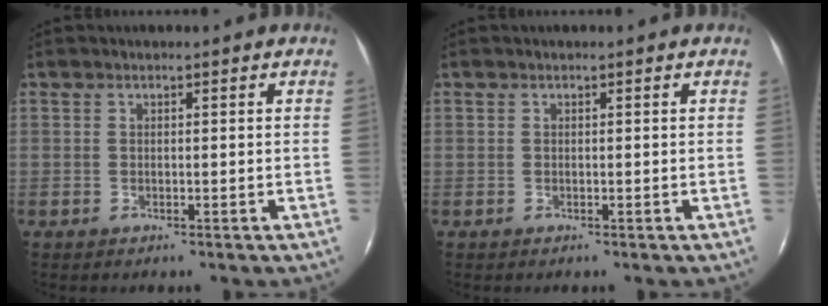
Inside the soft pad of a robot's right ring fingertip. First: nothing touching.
{"total": 0.0}